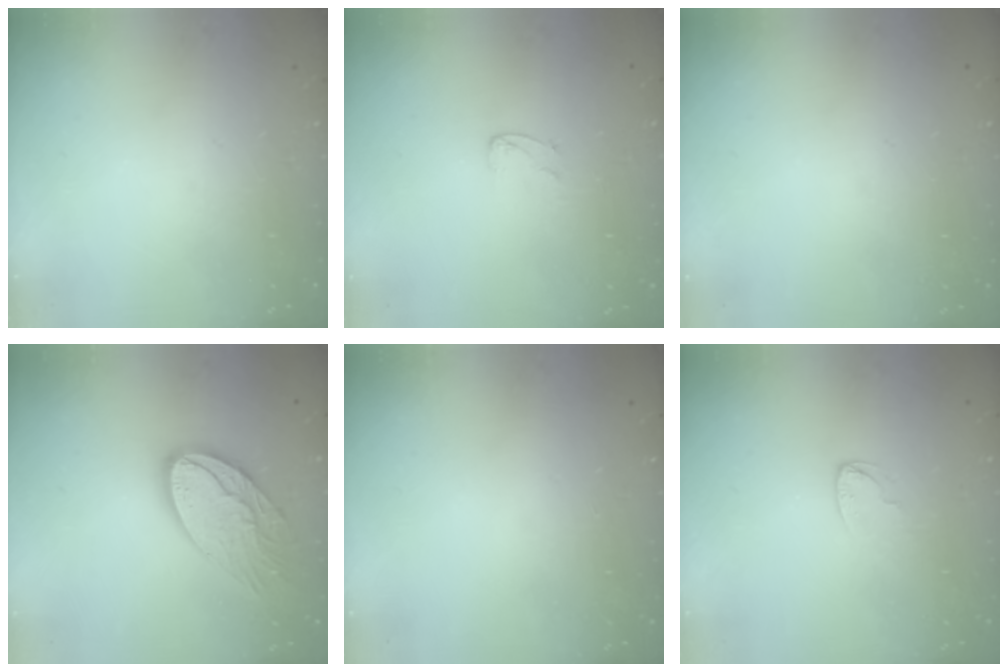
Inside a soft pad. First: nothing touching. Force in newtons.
{"total": 3.2, "press": 3.2, "slide": 0.3}
{"total": 0.0}
{"total": 14.3, "press": 14.3, "slide": 0.7}
{"total": 0.0}
{"total": 3.1, "press": 3.0, "slide": 0.3}